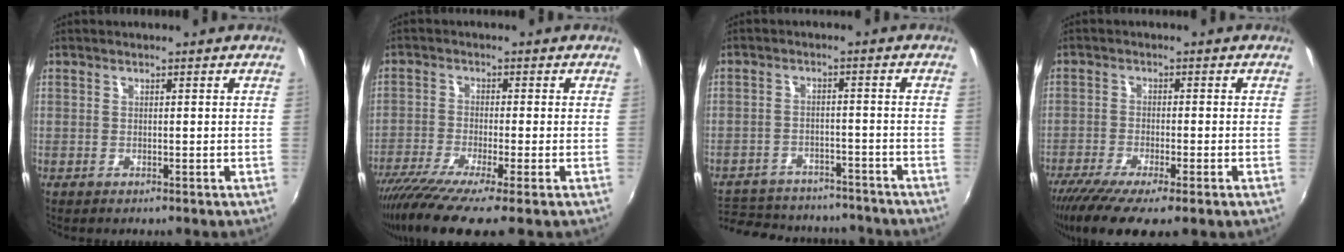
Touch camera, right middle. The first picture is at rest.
{"total": 9.8, "force": [-7.3, 0.0, 6.6], "torque": [-0.147, -0.046, -0.131]}
{"total": 20.7, "force": [-17.3, 8.4, 7.6], "torque": [-0.174, 0.013, -0.232]}
{"total": 11.1, "force": [-7.7, 1.9, 7.7], "torque": [-0.159, -0.049, -0.129]}